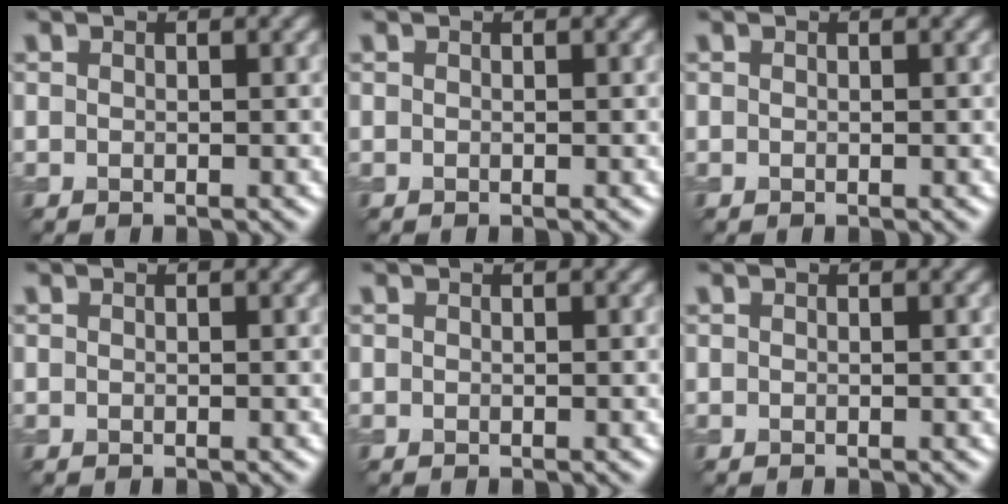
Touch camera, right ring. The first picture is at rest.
{"total": 0.0}
{"total": 0.0}
{"total": 0.0}
{"total": 0.0}
{"total": 0.0}